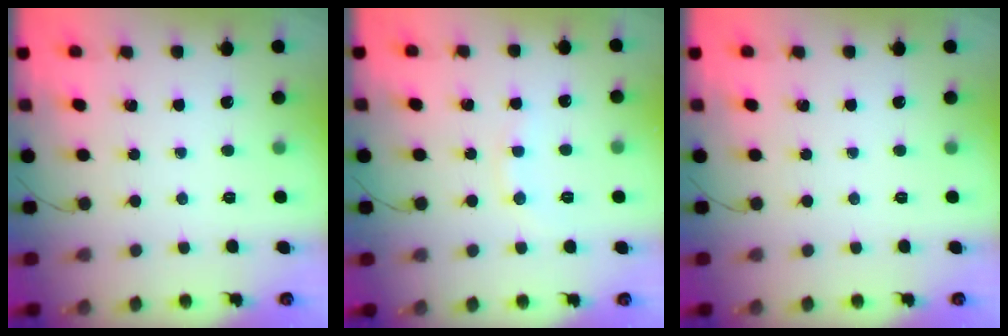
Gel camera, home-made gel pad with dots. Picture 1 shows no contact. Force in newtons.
{"total": 4.9, "press": 4.8, "slide": 1.1}
{"total": 0.0}